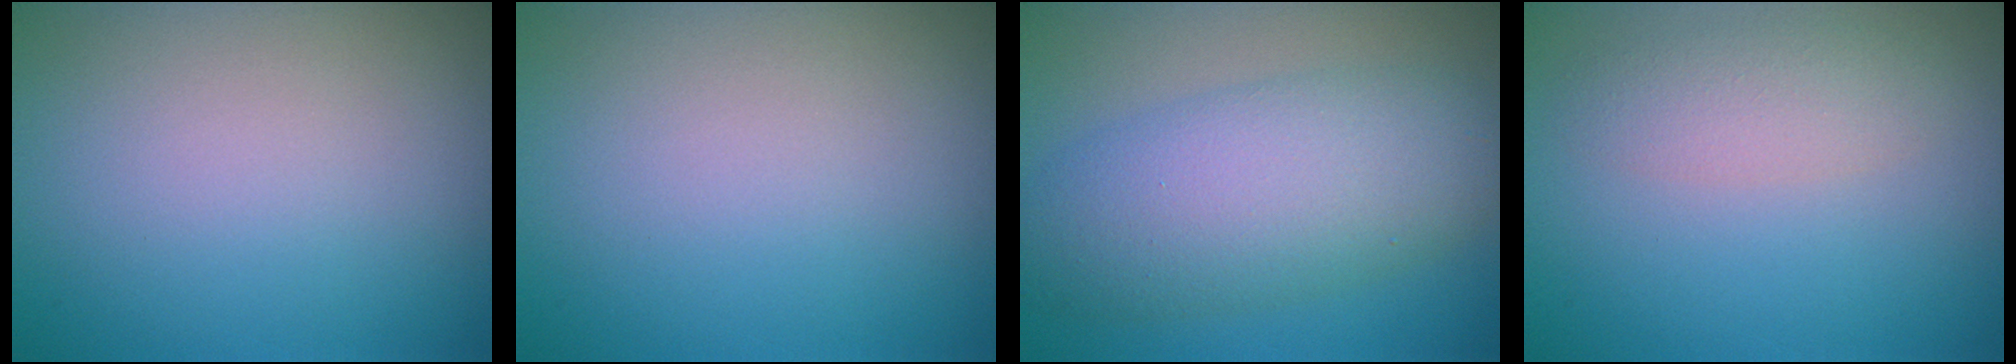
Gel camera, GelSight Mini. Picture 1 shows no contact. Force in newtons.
{"total": 0.0}
{"total": 7.3, "press": 7.3, "slide": 0.3}
{"total": 2.3, "press": 2.3, "slide": 0.2}